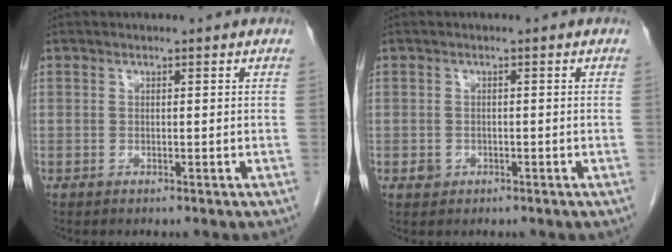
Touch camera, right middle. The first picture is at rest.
{"total": 1.3, "force": [-0.5, 1.2, 0.4], "torque": [-0.004, 0.004, -0.004]}